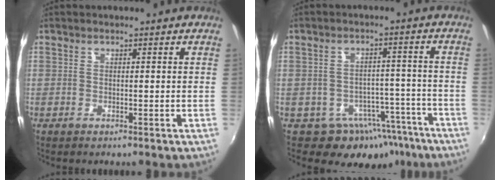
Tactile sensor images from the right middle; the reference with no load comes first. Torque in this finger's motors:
{"motor_torque": [0.19, -0.19, 0.11, 0.01]}